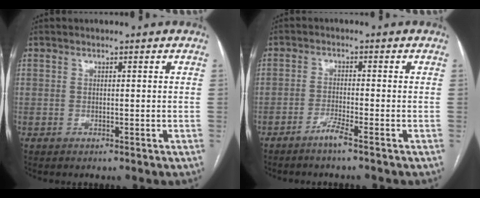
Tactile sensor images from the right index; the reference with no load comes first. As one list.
[{"total": 2.8, "force": [-2.2, -0.6, 1.7], "torque": [-0.040, -0.004, -0.046]}]